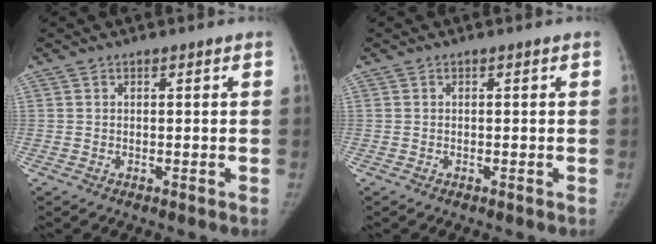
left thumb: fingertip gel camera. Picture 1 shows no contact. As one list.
[{"total": 0.0}]